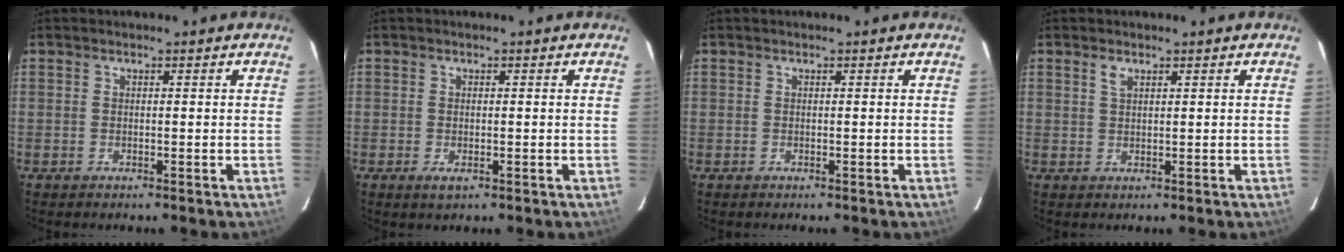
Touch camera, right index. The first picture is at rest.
{"total": 1.7, "force": [-0.6, 0.8, 1.4], "torque": [-0.025, -0.003, -0.007]}
{"total": 0.0}
{"total": 1.6, "force": [1.0, 0.7, 1.0], "torque": [-0.019, 0.003, 0.018]}